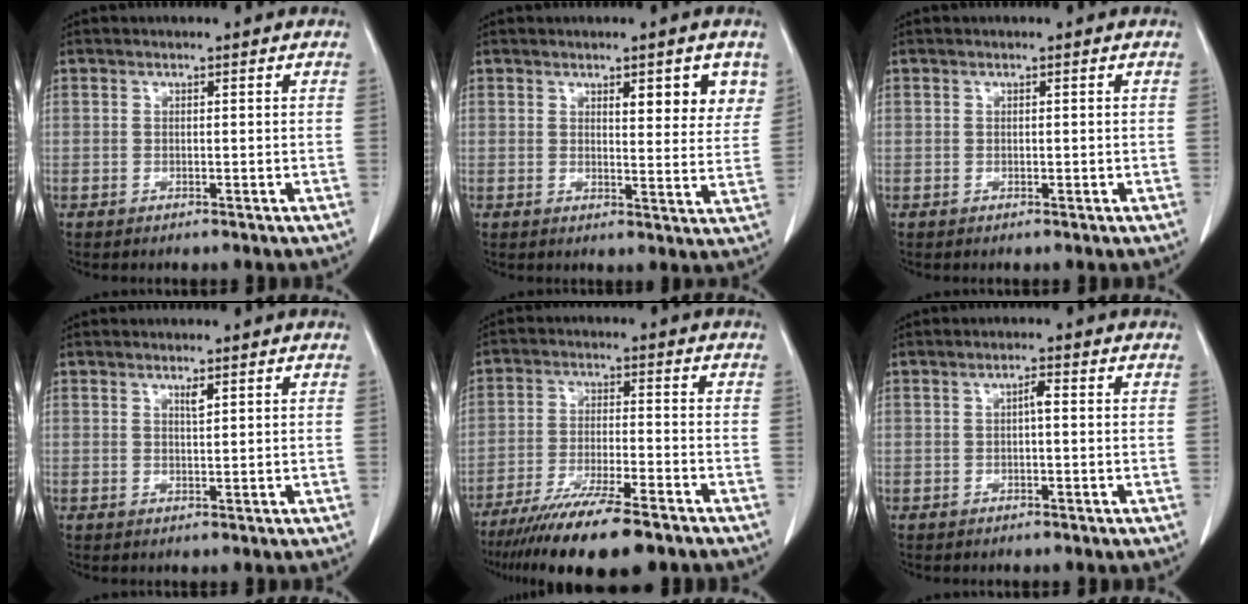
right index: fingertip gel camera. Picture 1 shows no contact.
{"total": 6.7, "force": [3.4, 1.9, 5.4], "torque": [-0.059, -0.005, 0.041]}
{"total": 0.0}
{"total": 1.1, "force": [0.7, 0.1, 0.8], "torque": [-0.016, -0.005, 0.013]}
{"total": 15.0, "force": [-11.6, 1.6, 9.4], "torque": [-0.160, -0.037, -0.190]}
{"total": 1.4, "force": [0.0, 0.2, 1.4], "torque": [-0.023, 0.004, 0.001]}